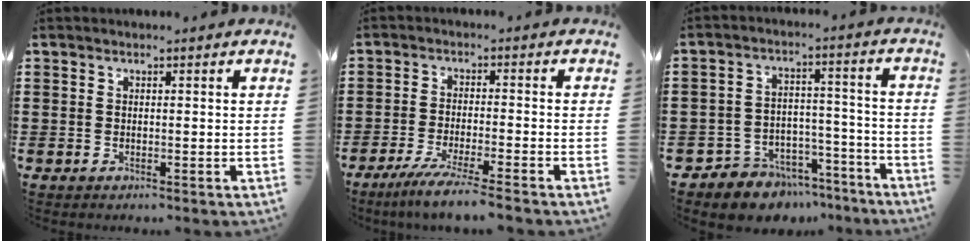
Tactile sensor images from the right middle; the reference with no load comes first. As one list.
[{"total": 4.8, "force": [-4.0, -0.5, 2.5], "torque": [-0.054, -0.018, -0.075]}, {"total": 6.0, "force": [-5.4, 2.7, 0.1], "torque": [-0.002, 0.032, -0.105]}]